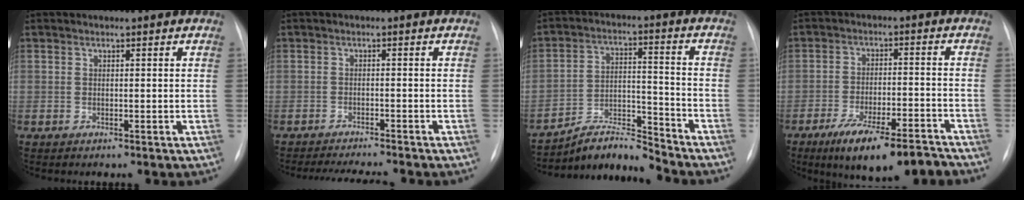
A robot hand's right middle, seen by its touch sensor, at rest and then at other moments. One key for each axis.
{"total": 7.0, "fx": -6.5, "fy": 0.1, "fz": 2.6, "tx": -0.037, "ty": -0.009, "tz": -0.098}
{"total": 8.2, "fx": -8.1, "fy": -0.6, "fz": 0.2, "tx": -0.006, "ty": 0.028, "tz": -0.143}
{"total": 13.0, "fx": -10.0, "fy": 2.6, "fz": 7.8, "tx": -0.118, "ty": -0.001, "tz": -0.160}